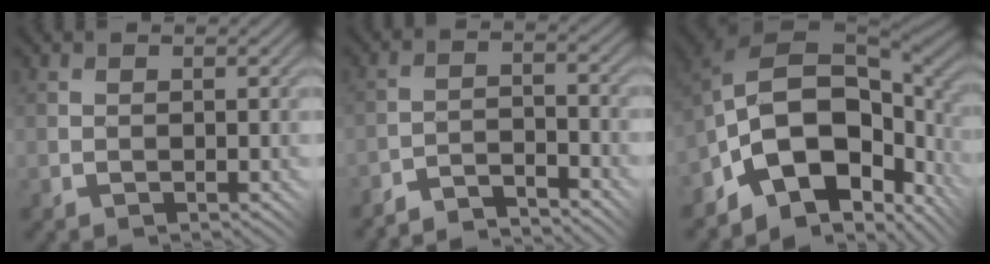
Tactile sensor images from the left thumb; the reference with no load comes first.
{"total": 4.9, "force": [-4.9, -0.1, 0.6], "torque": [-0.009, 0.010, -0.095]}
{"total": 13.9, "force": [-4.5, 8.7, 9.8], "torque": [-0.164, -0.011, -0.078]}